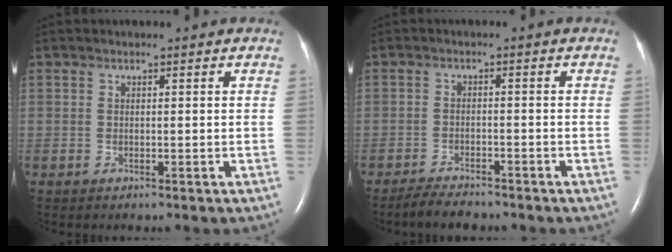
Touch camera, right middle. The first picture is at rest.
{"total": 4.3, "force": [-3.9, 0.9, 1.6], "torque": [-0.031, -0.011, -0.067]}